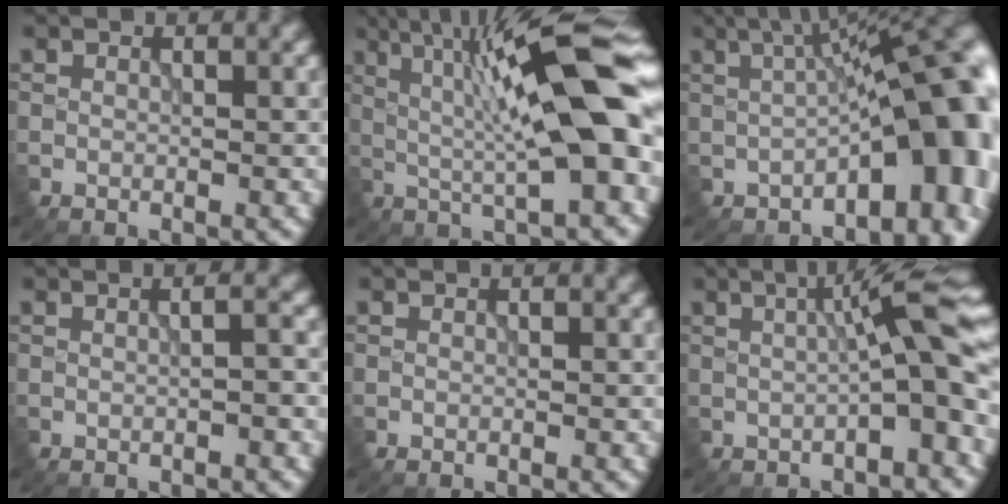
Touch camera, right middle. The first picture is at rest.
{"total": 13.3, "force": [1.6, 2.3, 13.0], "torque": [-0.191, 0.024, 0.014]}
{"total": 14.2, "force": [-1.3, 6.0, 12.8], "torque": [-0.132, 0.015, -0.009]}
{"total": 2.5, "force": [0.4, 1.1, 2.2], "torque": [-0.006, 0.008, -0.007]}
{"total": 0.0}
{"total": 6.3, "force": [0.3, 1.0, 6.3], "torque": [-0.088, 0.018, 0.003]}